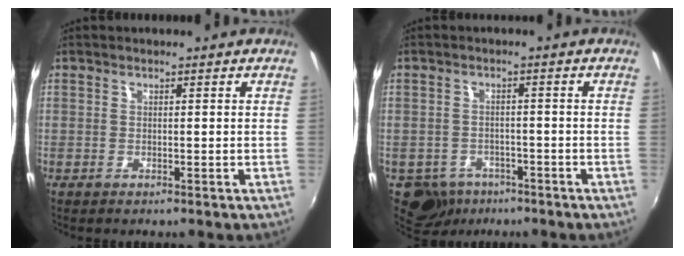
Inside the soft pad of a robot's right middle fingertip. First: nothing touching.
{"total": 7.6, "force": [-4.6, 5.7, 2.1], "torque": [-0.065, -0.003, -0.065]}